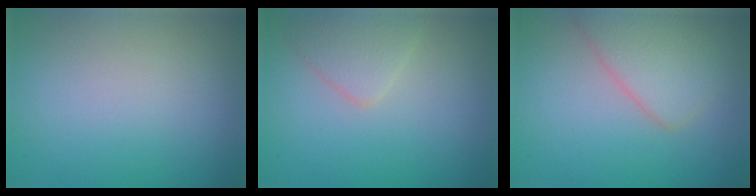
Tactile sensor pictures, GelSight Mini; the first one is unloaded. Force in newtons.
{"total": 2.3, "press": 2.3, "slide": 0.1}
{"total": 3.9, "press": 3.9, "slide": 0.2}